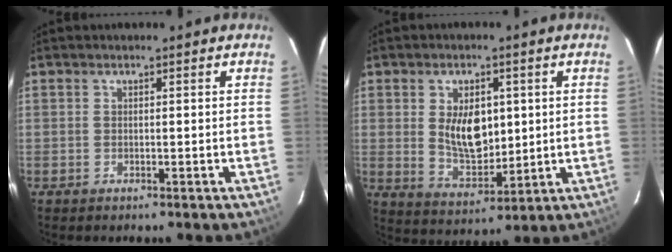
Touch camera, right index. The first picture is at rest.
{"total": 9.5, "force": [1.6, 5.6, 7.6], "torque": [-0.136, -0.003, 0.041]}